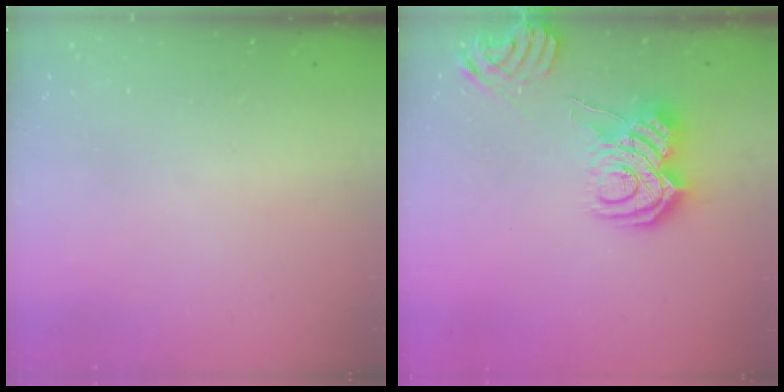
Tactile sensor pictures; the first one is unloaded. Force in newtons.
{"total": 13.0, "press": 13.0, "slide": 1.0}